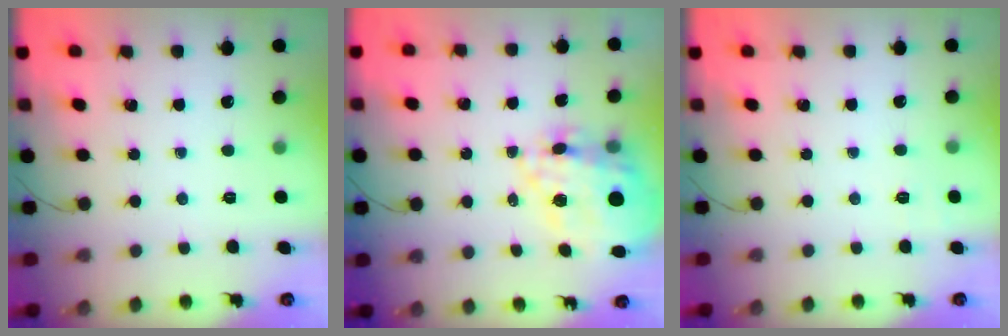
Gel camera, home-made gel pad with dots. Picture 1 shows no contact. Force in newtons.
{"total": 21.9, "press": 21.4, "slide": 4.8}
{"total": 6.1, "press": 5.8, "slide": 1.8}